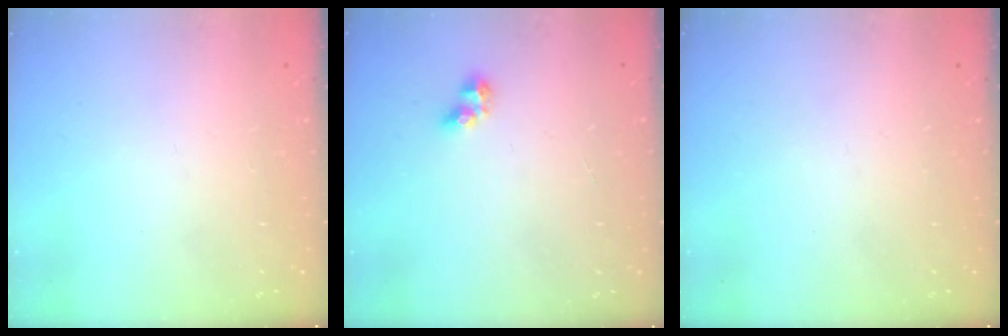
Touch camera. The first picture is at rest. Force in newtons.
{"total": 3.8, "press": 3.8, "slide": 0.4}
{"total": 0.0}